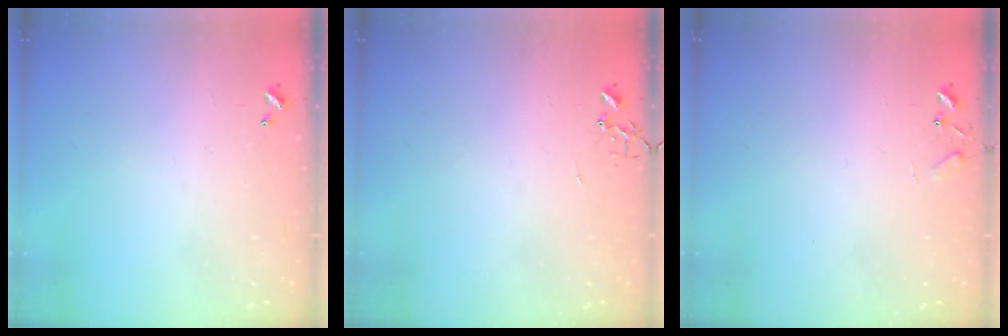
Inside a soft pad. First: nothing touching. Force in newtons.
{"total": 0.0}
{"total": 5.8, "press": 5.8, "slide": 0.5}